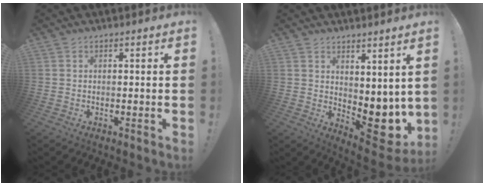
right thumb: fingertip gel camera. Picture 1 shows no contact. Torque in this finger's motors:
{"motor_torque": [-0.32, 0.94, 0.50, 0.83, 0.09]}